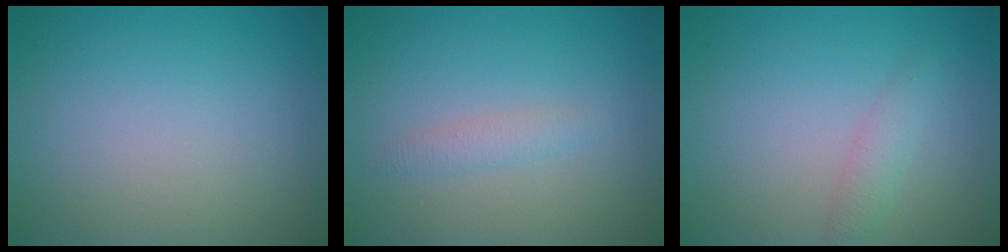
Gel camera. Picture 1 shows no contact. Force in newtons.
{"total": 1.2, "press": 1.2, "slide": 0.0}
{"total": 1.4, "press": 1.4, "slide": 0.1}